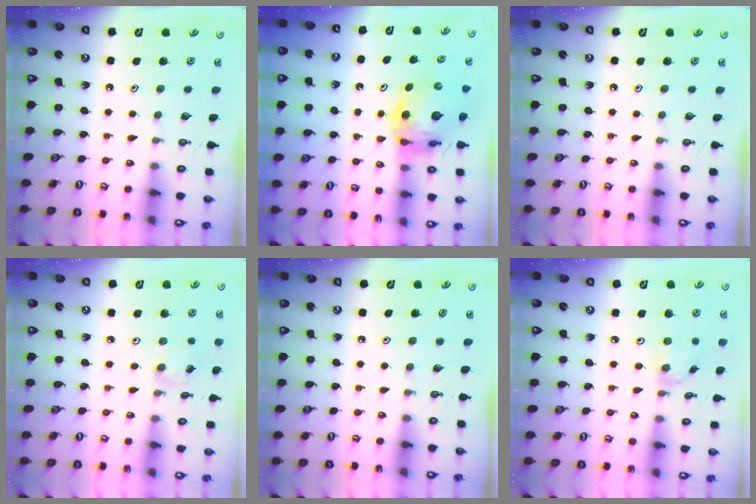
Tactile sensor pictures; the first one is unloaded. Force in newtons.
{"total": 9.4, "press": 9.4, "slide": 1.0}
{"total": 0.0}
{"total": 2.5, "press": 2.5, "slide": 0.5}
{"total": 0.0}
{"total": 1.5, "press": 1.5, "slide": 0.3}